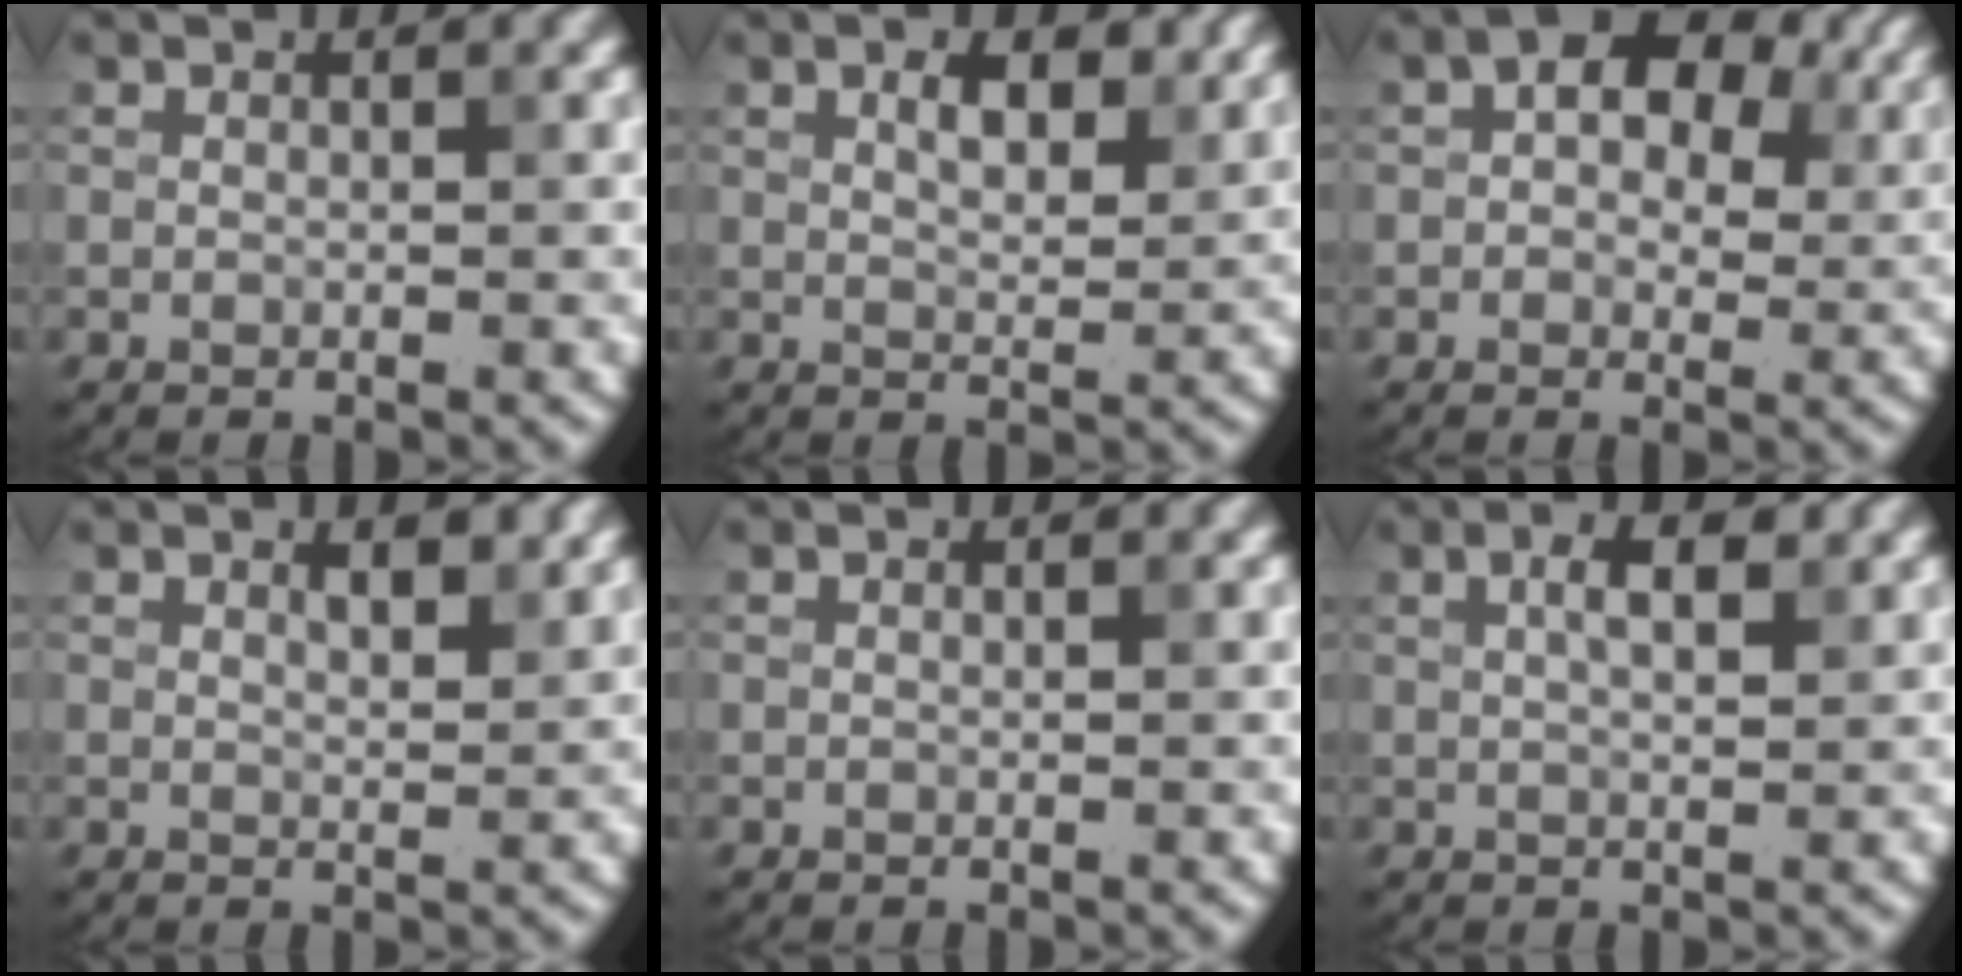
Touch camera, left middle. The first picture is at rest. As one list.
[{"total": 3.3, "force": [1.7, 1.5, 2.4], "torque": [-0.043, 0.002, 0.028]}, {"total": 7.9, "force": [3.0, 4.7, 5.5], "torque": [-0.072, 0.006, 0.030]}, {"total": 1.8, "force": [1.3, 0.5, 1.1], "torque": [-0.016, -0.002, 0.023]}, {"total": 0.0}, {"total": 2.8, "force": [1.2, 1.0, 2.3], "torque": [-0.041, 0.007, 0.020]}]